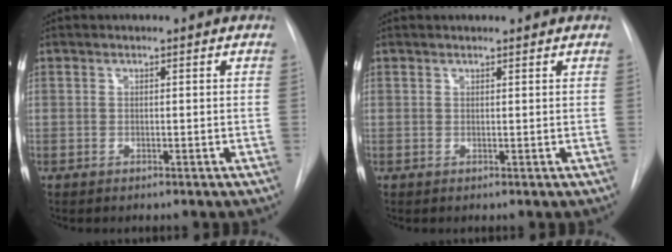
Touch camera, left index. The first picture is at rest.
{"total": 2.7, "force": [2.6, 0.3, 0.8], "torque": [-0.011, 0.022, 0.033]}